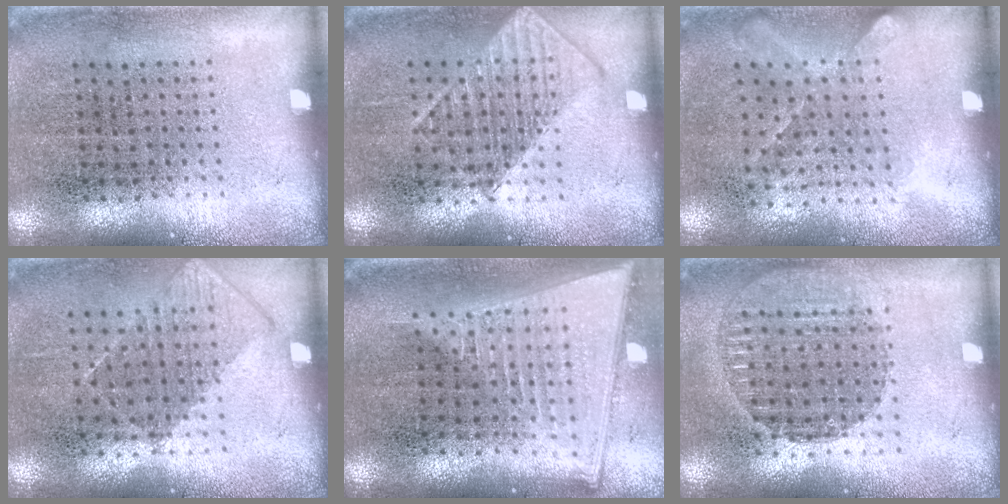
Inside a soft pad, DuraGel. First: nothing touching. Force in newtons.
{"total": 1.1, "press": 1.1, "slide": 0.2}
{"total": 1.3, "press": 1.0, "slide": 0.8}
{"total": 0.9, "press": 0.7, "slide": 0.4}
{"total": 2.2, "press": 1.8, "slide": 1.3}
{"total": 1.4, "press": 1.2, "slide": 0.6}